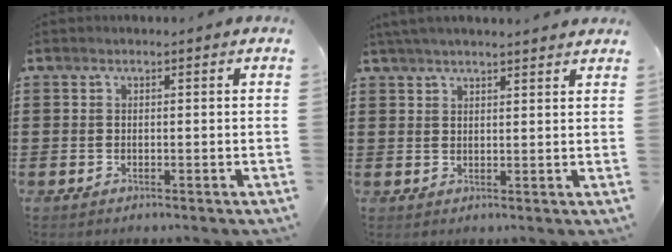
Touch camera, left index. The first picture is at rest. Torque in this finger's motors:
{"motor_torque": [1.40, -0.74, 0.88, 0.16]}